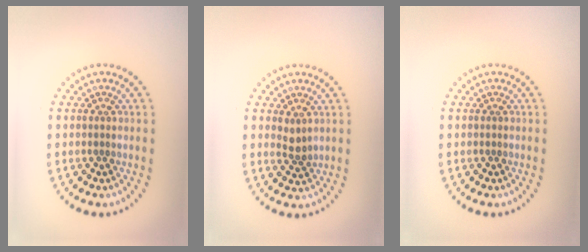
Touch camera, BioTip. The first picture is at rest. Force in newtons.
{"total": 1.3, "press": 1.0, "slide": 0.8}
{"total": 0.0}